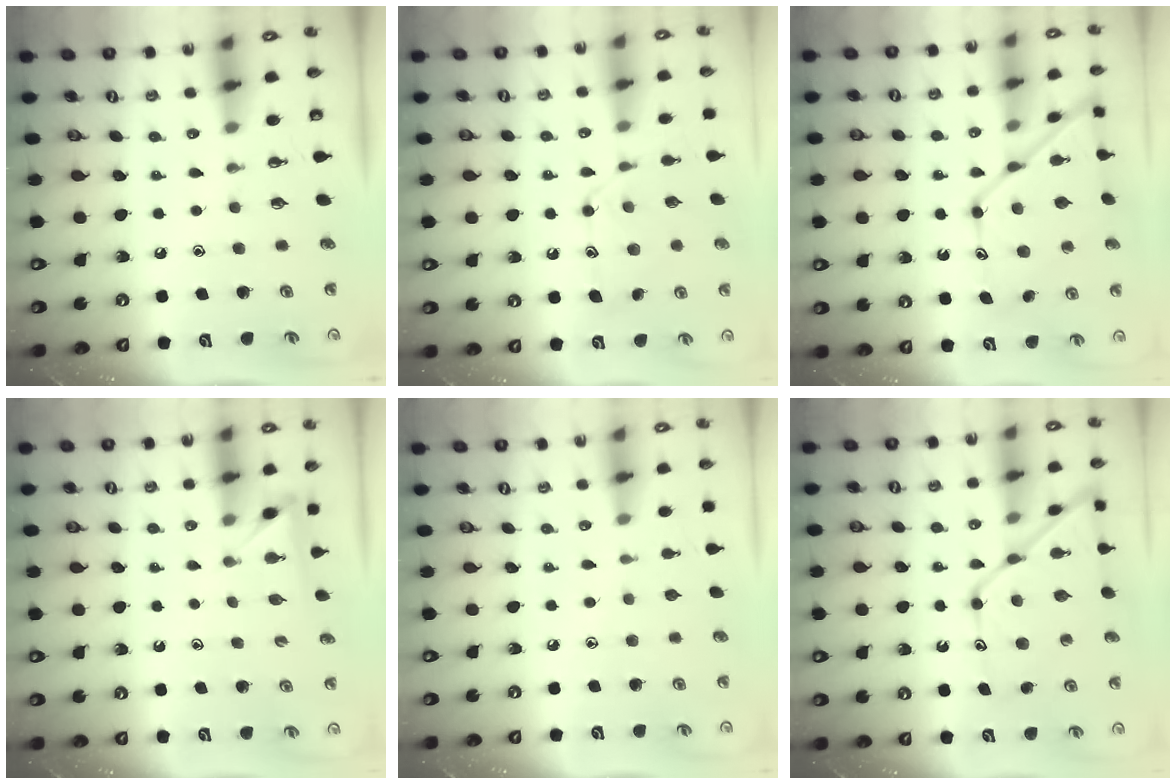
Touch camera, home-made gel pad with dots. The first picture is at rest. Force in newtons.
{"total": 10.9, "press": 10.9, "slide": 0.1}
{"total": 16.3, "press": 16.3, "slide": 1.3}
{"total": 3.7, "press": 3.7, "slide": 0.4}
{"total": 3.7, "press": 3.7, "slide": 0.4}
{"total": 16.2, "press": 16.2, "slide": 1.4}